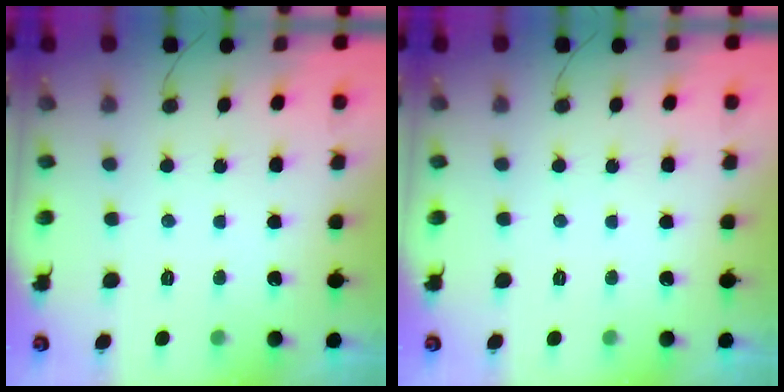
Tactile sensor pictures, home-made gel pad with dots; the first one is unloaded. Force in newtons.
{"total": 0.0}